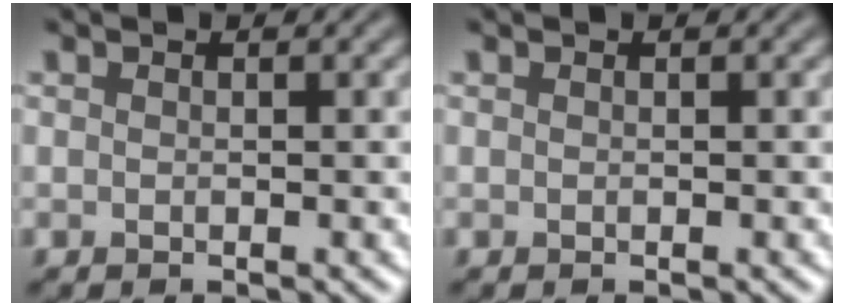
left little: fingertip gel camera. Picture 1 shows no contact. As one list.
[{"total": 0.0}]